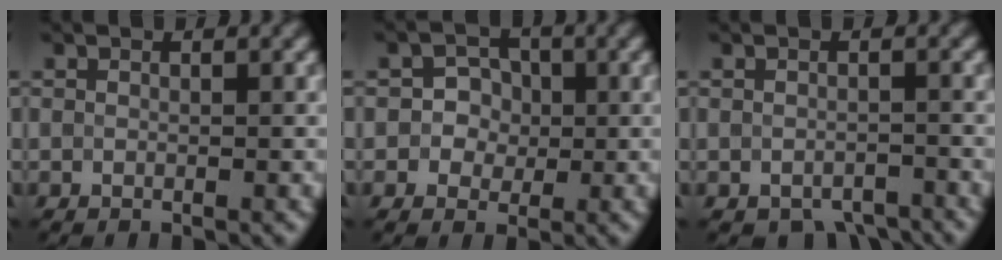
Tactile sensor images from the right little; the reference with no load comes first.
{"total": 2.7, "force": [-0.1, 2.6, 1.0], "torque": [-0.001, 0.003, -0.017]}
{"total": 2.5, "force": [-2.1, 1.1, 0.9], "torque": [-0.007, -0.008, -0.028]}